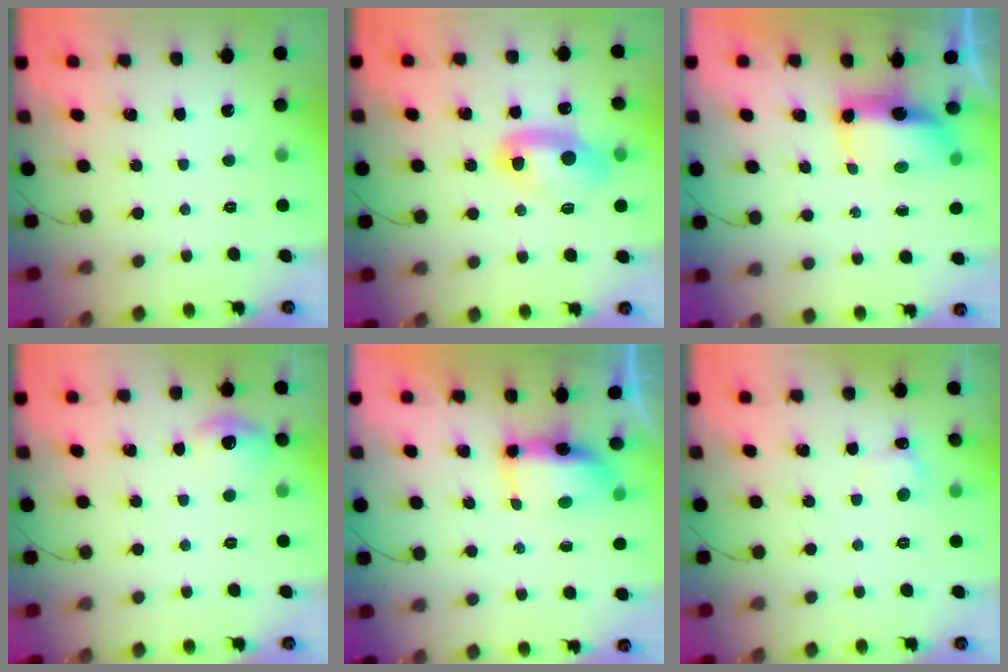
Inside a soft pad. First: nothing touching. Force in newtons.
{"total": 10.6, "press": 10.4, "slide": 2.1}
{"total": 6.7, "press": 6.6, "slide": 1.1}
{"total": 6.9, "press": 6.7, "slide": 1.5}
{"total": 10.3, "press": 8.2, "slide": 6.2}
{"total": 5.3, "press": 5.2, "slide": 1.1}